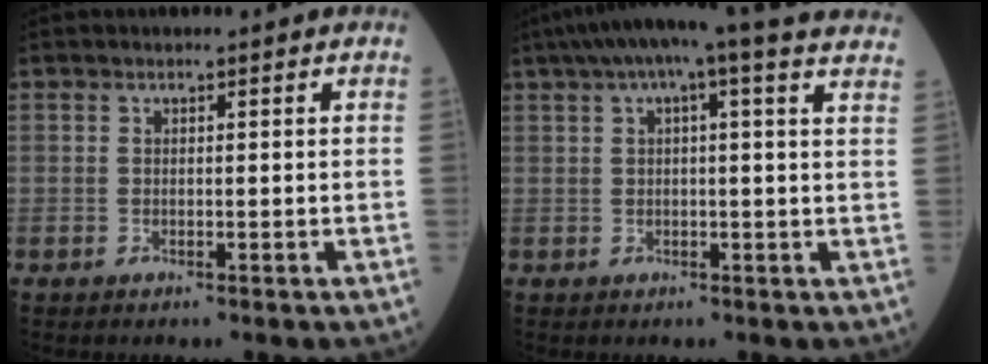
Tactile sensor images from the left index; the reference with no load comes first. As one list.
[{"total": 17.3, "force": [13.8, 1.2, 10.4], "torque": [-0.169, 0.054, 0.166]}]